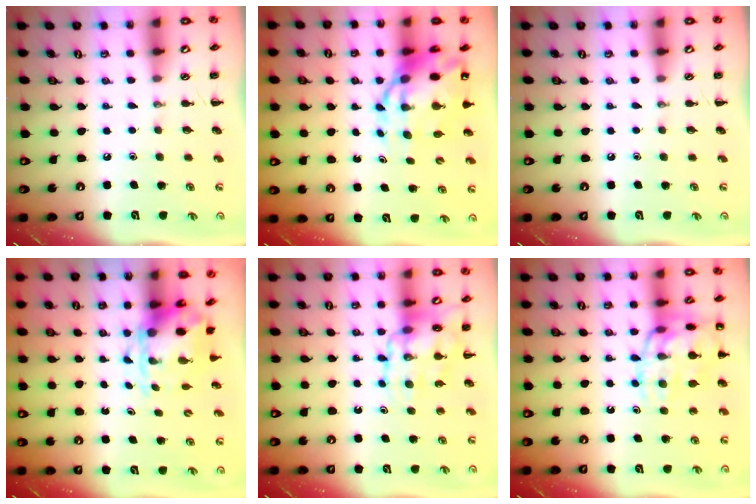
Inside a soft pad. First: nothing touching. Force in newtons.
{"total": 11.7, "press": 11.3, "slide": 3.0}
{"total": 0.0}
{"total": 4.4, "press": 4.2, "slide": 1.1}
{"total": 12.7, "press": 12.5, "slide": 2.4}
{"total": 17.7, "press": 17.6, "slide": 1.9}